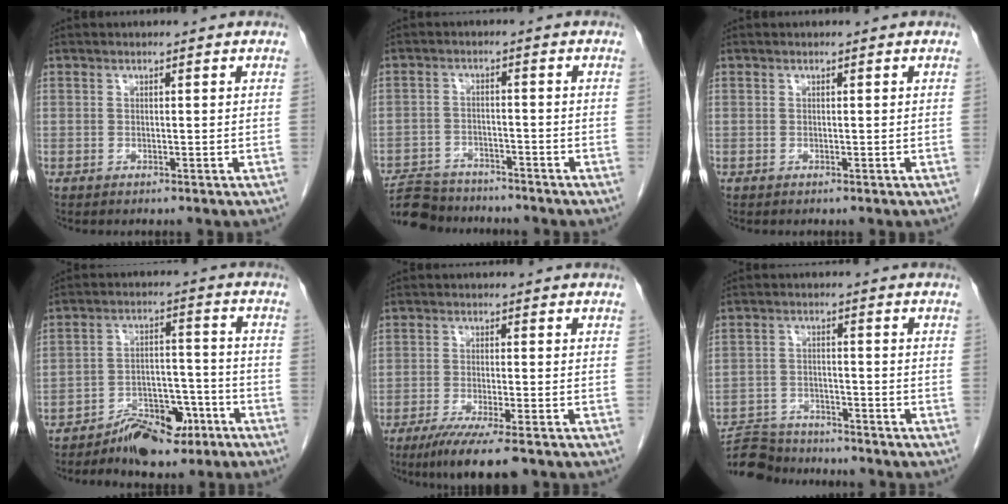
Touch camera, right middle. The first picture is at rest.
{"total": 8.9, "force": [-8.3, 2.8, 1.7], "torque": [-0.033, 0.004, -0.133]}
{"total": 0.0}
{"total": 9.0, "force": [-6.5, 4.2, 4.7], "torque": [-0.069, 0.014, -0.106]}
{"total": 8.3, "force": [-6.0, 0.5, 5.8], "torque": [-0.090, -0.021, -0.091]}
{"total": 9.8, "force": [-9.4, 2.3, 1.5], "torque": [-0.028, 0.006, -0.155]}